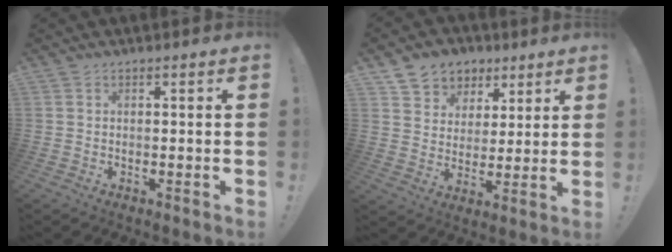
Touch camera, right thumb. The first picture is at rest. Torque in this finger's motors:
{"motor_torque": [0.49, 0.50, 0.00, 0.00, 0.00]}